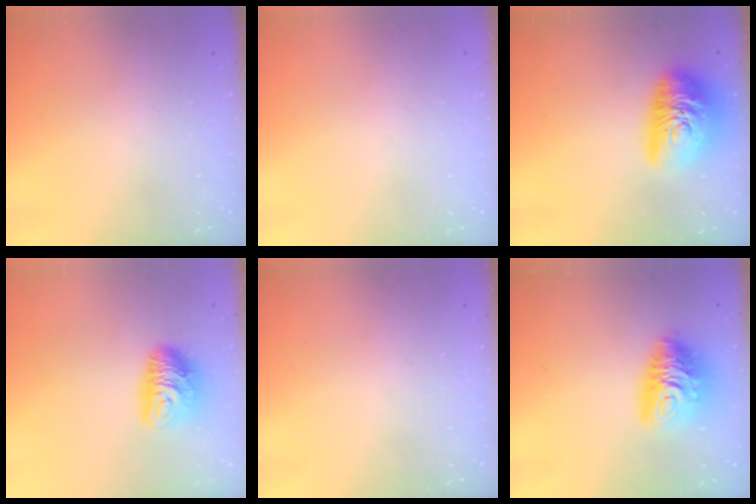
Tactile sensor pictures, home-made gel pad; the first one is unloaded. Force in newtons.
{"total": 0.0}
{"total": 18.7, "press": 18.7, "slide": 1.2}
{"total": 9.9, "press": 9.9, "slide": 0.3}
{"total": 0.0}
{"total": 12.0, "press": 11.9, "slide": 1.2}